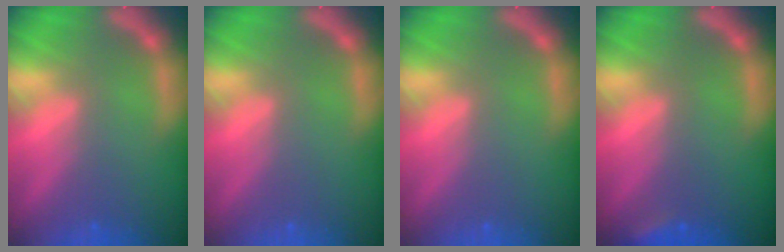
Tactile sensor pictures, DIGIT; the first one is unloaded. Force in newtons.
{"total": 0.0}
{"total": 0.0}
{"total": 1.9}